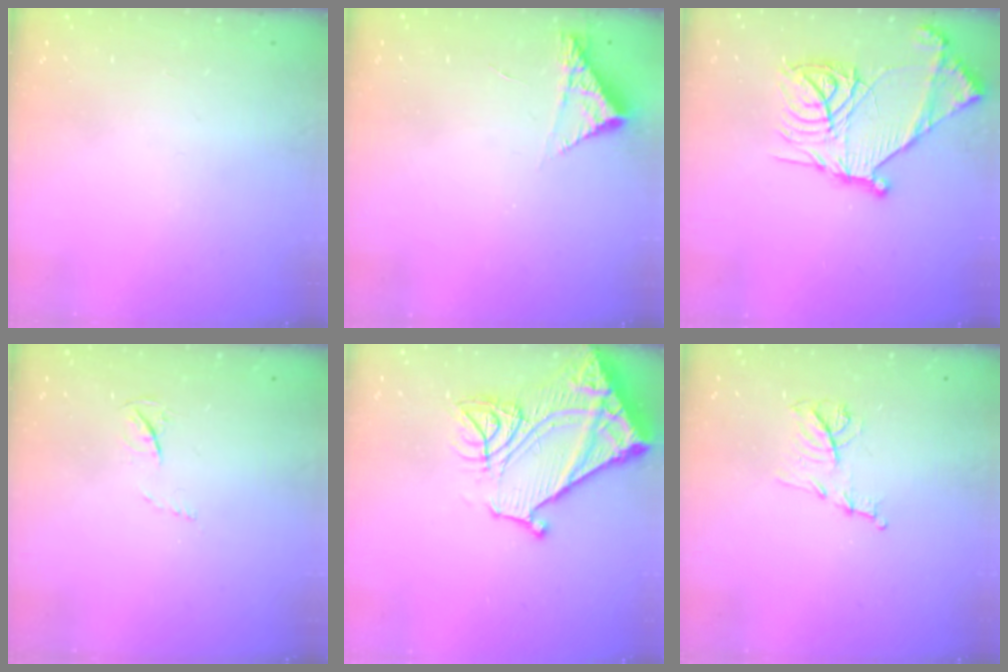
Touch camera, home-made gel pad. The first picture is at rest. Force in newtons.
{"total": 4.3, "press": 4.3, "slide": 0.3}
{"total": 22.5, "press": 22.4, "slide": 2.2}
{"total": 3.3, "press": 3.2, "slide": 0.5}
{"total": 22.0, "press": 21.8, "slide": 2.5}
{"total": 8.8, "press": 8.7, "slide": 1.0}